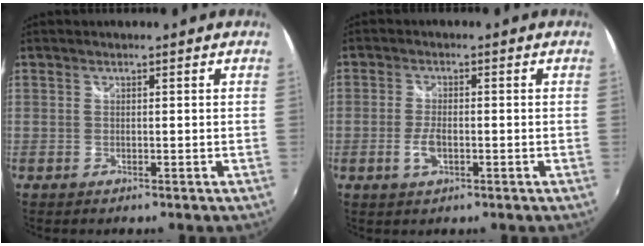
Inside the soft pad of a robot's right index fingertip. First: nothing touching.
{"total": 3.6, "force": [-1.2, 1.6, 3.0], "torque": [-0.066, -0.005, -0.023]}